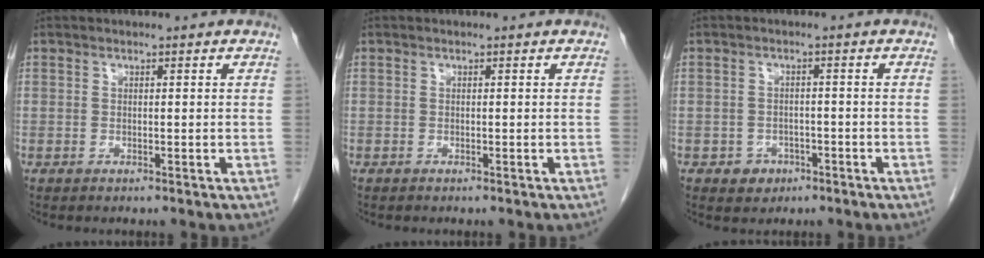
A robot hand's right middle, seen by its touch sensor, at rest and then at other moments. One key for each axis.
{"total": 0.0}
{"total": 2.8, "fx": -1.5, "fy": 2.2, "fz": 0.8, "tx": -0.009, "ty": 0.008, "tz": -0.017}